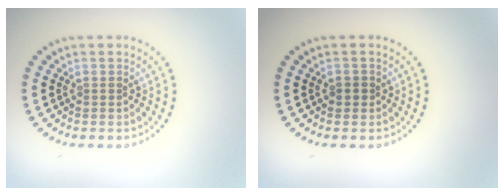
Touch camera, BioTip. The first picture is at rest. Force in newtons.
{"total": 0.9, "press": 0.9, "slide": 0.2}